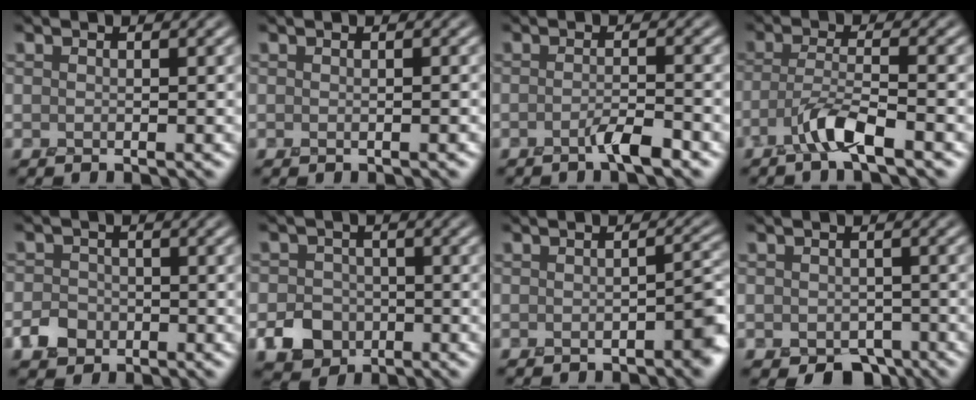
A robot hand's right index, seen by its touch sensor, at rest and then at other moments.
{"total": 0.0}
{"total": 2.0, "force": [-1.5, 0.1, 1.3], "torque": [-0.024, 0.006, -0.027]}
{"total": 3.0, "force": [-1.8, 0.0, 2.4], "torque": [-0.048, 0.010, -0.043]}
{"total": 2.4, "force": [-1.1, 2.0, 0.4], "torque": [0.004, 0.004, -0.022]}
{"total": 6.3, "force": [-2.9, 5.4, 1.3], "torque": [0.000, -0.018, -0.063]}
{"total": 3.1, "force": [-1.5, 1.3, 2.4], "torque": [-0.025, -0.001, -0.022]}
{"total": 2.5, "force": [-1.3, 2.0, 0.8], "torque": [-0.007, -0.007, -0.020]}